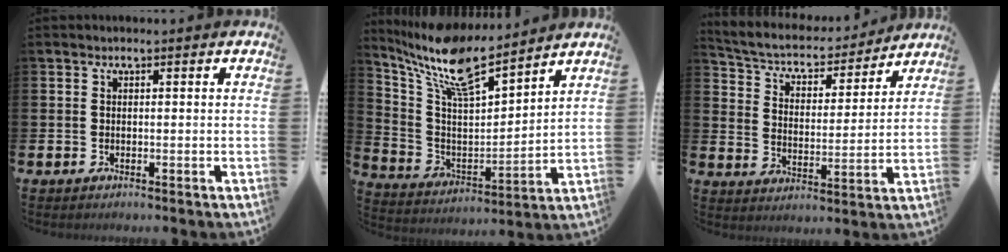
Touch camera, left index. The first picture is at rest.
{"total": 11.3, "force": [9.4, 2.6, 5.7], "torque": [-0.149, -0.051, 0.162]}
{"total": 6.0, "force": [5.5, 1.9, 1.4], "torque": [-0.058, -0.045, 0.090]}